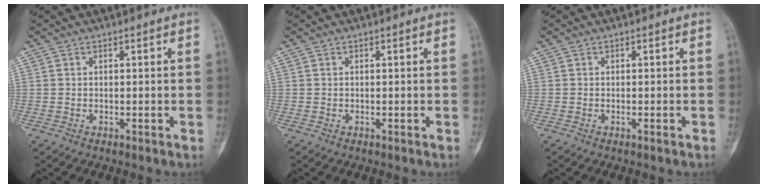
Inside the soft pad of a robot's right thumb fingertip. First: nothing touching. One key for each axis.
{"total": 0.0}
{"total": 0.0}